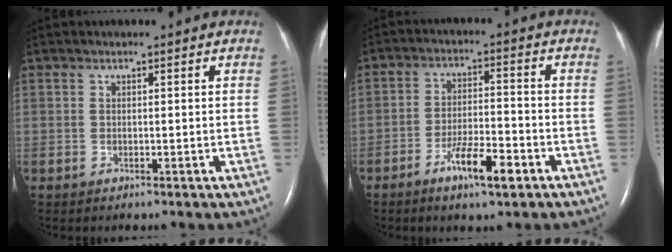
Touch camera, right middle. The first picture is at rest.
{"total": 7.1, "force": [-4.1, 1.2, 5.7], "torque": [-0.106, -0.004, -0.068]}